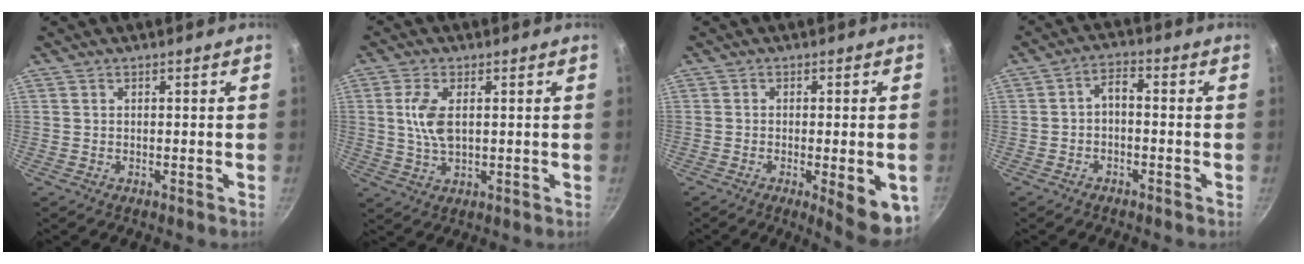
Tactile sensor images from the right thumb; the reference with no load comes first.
{"total": 6.4, "force": [1.0, 3.2, 5.5], "torque": [-0.110, 0.000, 0.021]}
{"total": 9.8, "force": [-2.9, 2.5, 9.0], "torque": [-0.099, 0.001, -0.032]}
{"total": 3.4, "force": [-1.3, 1.8, 2.6], "torque": [-0.044, 0.027, -0.023]}